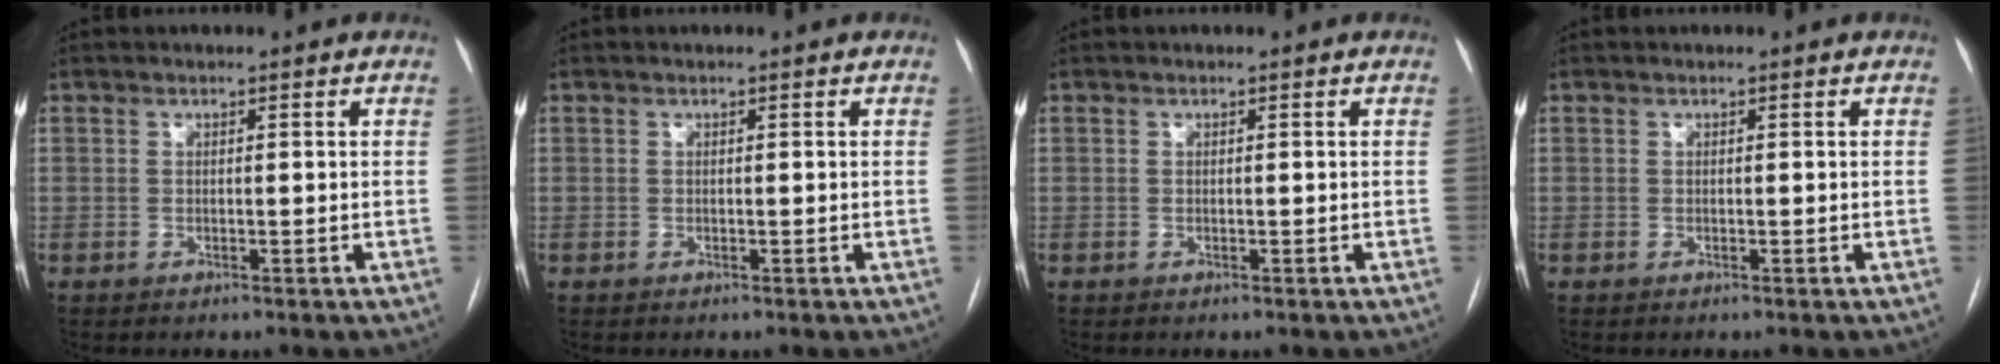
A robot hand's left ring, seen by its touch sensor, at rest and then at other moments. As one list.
[{"total": 0.0}, {"total": 0.0}, {"total": 0.0}]